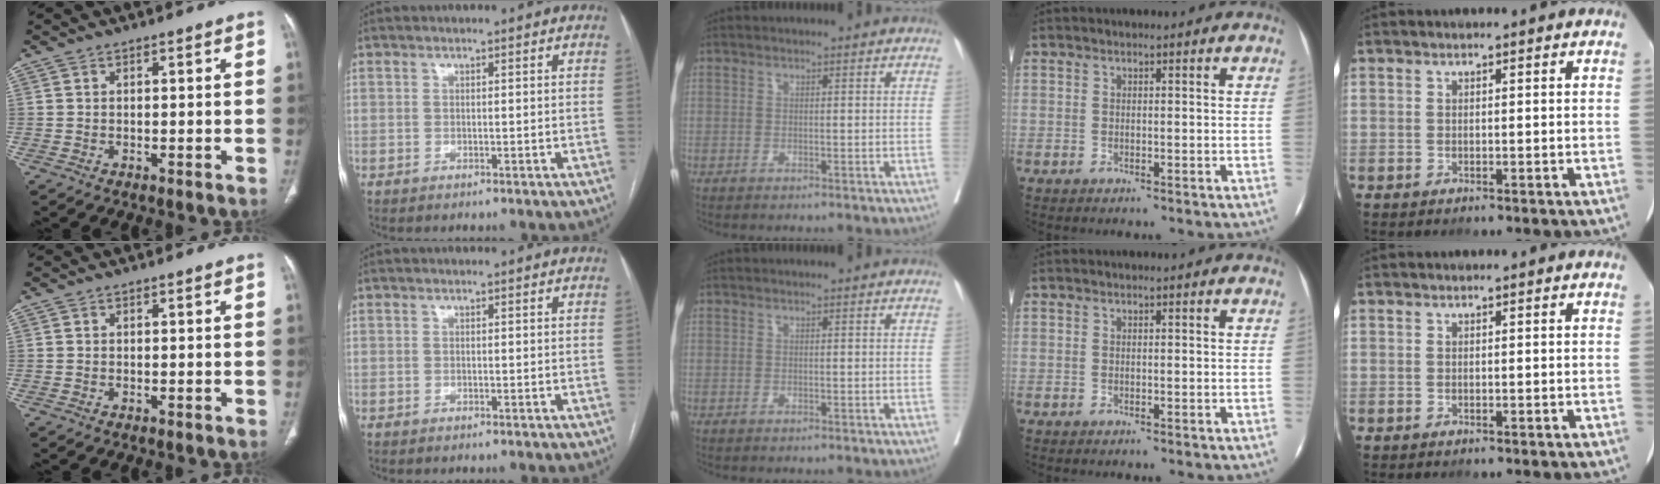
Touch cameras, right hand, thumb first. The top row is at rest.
{}